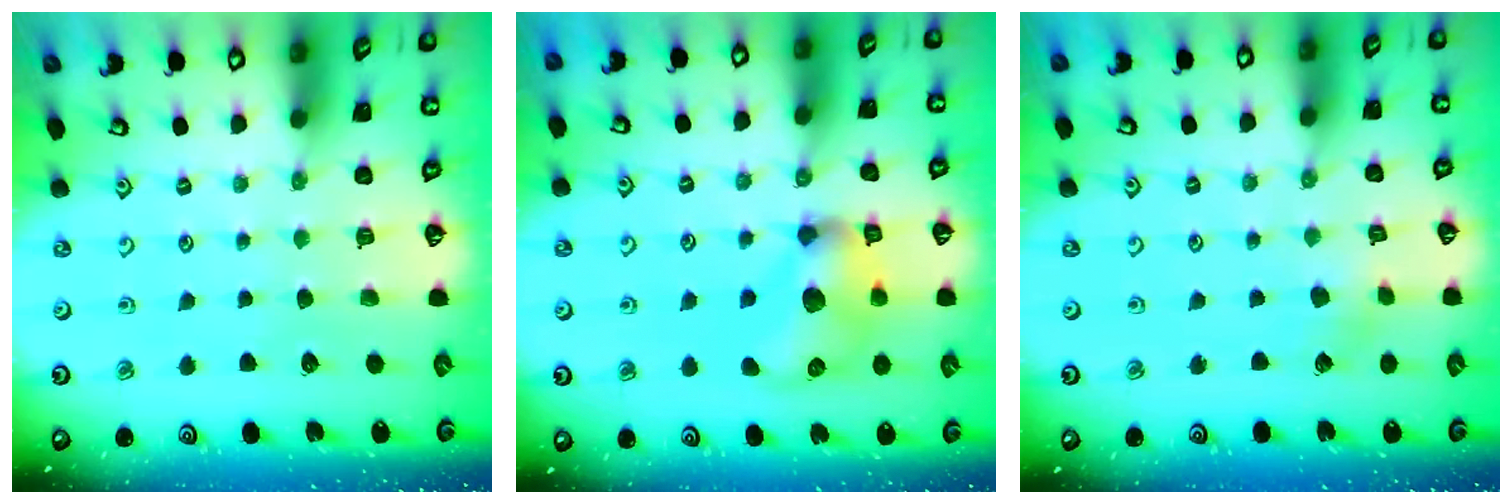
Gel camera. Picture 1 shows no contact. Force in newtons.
{"total": 16.3, "press": 16.2, "slide": 1.1}
{"total": 2.3, "press": 2.2, "slide": 0.3}